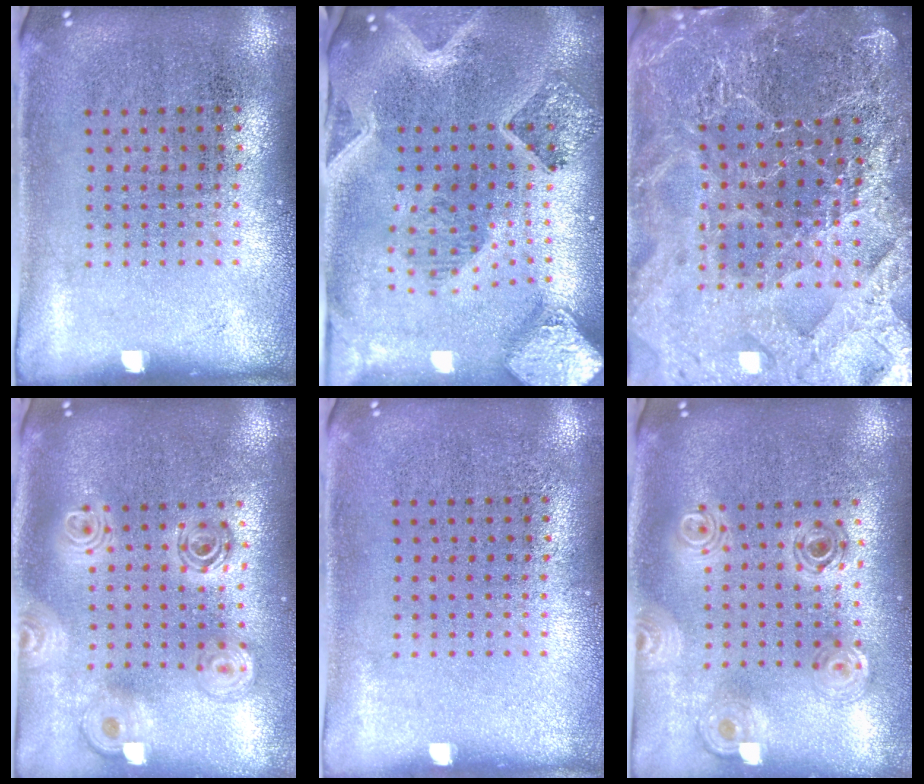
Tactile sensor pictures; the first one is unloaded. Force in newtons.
{"total": 3.2, "press": 2.7, "slide": 1.7}
{"total": 4.8, "press": 4.5, "slide": 1.7}
{"total": 2.2, "press": 1.8, "slide": 1.4}
{"total": 0.0}
{"total": 1.0, "press": 1.0, "slide": 0.2}